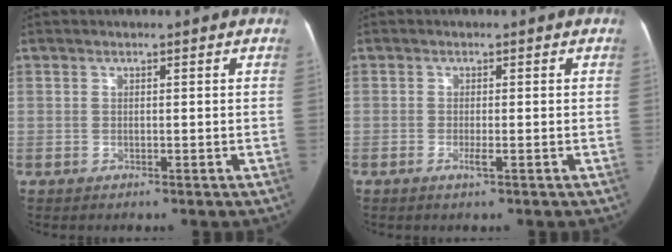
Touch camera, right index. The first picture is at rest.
{"total": 1.4, "force": [-0.7, 0.1, 1.2], "torque": [-0.022, -0.001, -0.014]}